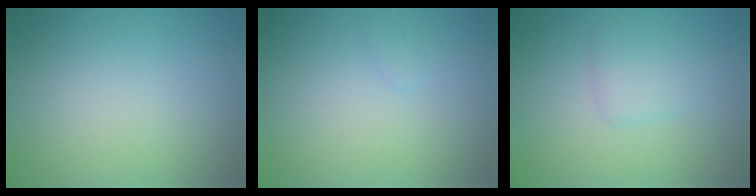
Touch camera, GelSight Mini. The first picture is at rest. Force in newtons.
{"total": 0.5, "press": 0.5, "slide": 0.1}
{"total": 1.8, "press": 1.8, "slide": 0.1}